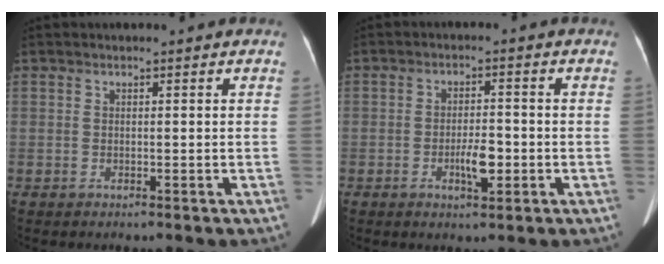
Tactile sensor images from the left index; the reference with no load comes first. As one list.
[{"total": 4.1, "force": [-1.4, 1.3, 3.7], "torque": [-0.066, 0.002, -0.021]}]